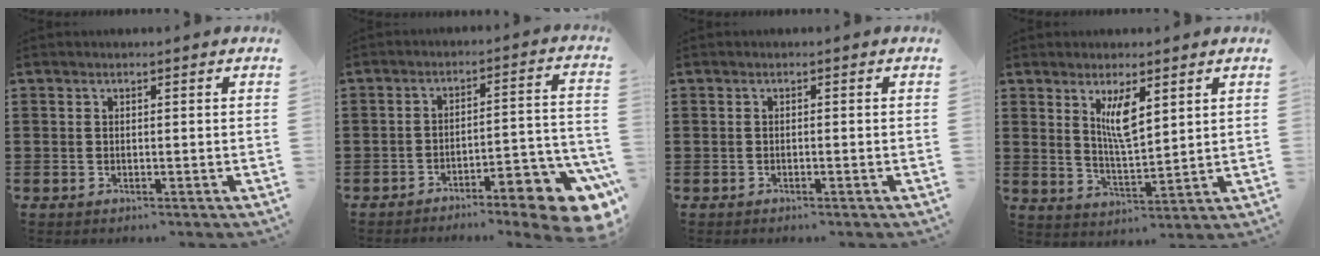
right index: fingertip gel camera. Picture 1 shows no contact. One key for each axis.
{"total": 7.5, "fx": -6.0, "fy": 1.2, "fz": 4.4, "tx": -0.054, "ty": 0.002, "tz": -0.110}
{"total": 0.6, "fx": -0.6, "fy": -0.1, "fz": 0.2, "tx": -0.005, "ty": -0.003, "tz": -0.011}
{"total": 5.7, "fx": 2.7, "fy": 1.6, "fz": 4.8, "tx": -0.093, "ty": -0.001, "tz": 0.045}